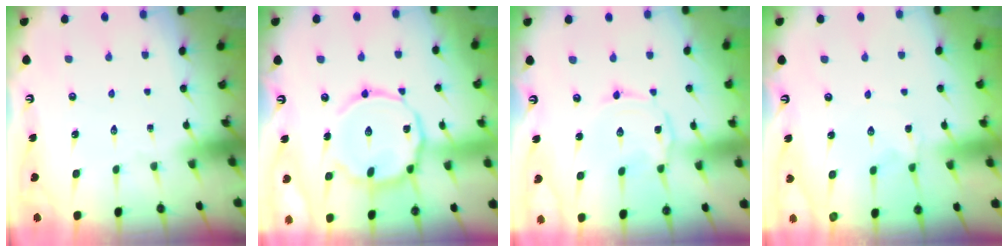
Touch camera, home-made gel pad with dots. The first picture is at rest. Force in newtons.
{"total": 13.7, "press": 13.6, "slide": 1.2}
{"total": 1.7, "press": 1.7, "slide": 0.4}
{"total": 1.4, "press": 1.4, "slide": 0.3}